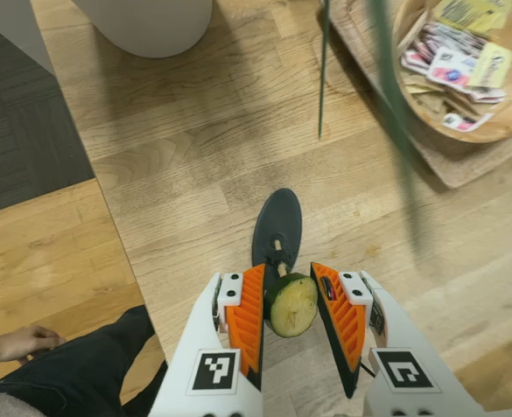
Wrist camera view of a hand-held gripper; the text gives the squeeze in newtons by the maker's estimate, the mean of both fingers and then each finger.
{"total": 5.7, "left": 5.3, "right": 6.0}